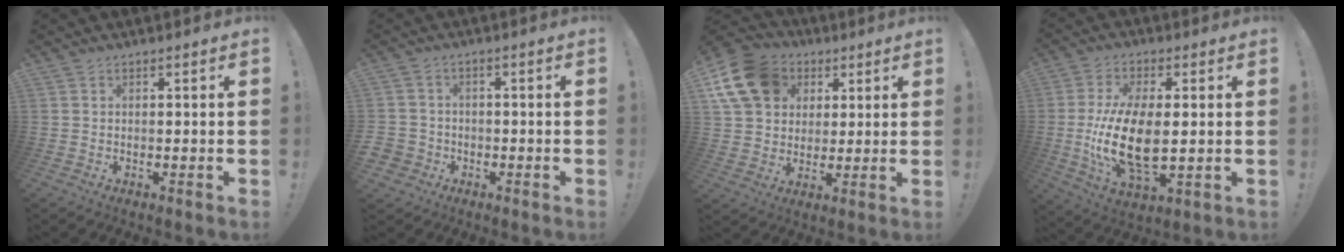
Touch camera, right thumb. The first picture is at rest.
{"total": 4.1, "force": [-1.7, 3.5, 1.3], "torque": [-0.040, 0.010, -0.031]}
{"total": 16.1, "force": [6.3, 12.7, 7.7], "torque": [-0.132, -0.016, 0.125]}
{"total": 17.2, "force": [-0.7, 8.3, 15.0], "torque": [-0.295, -0.017, -0.010]}